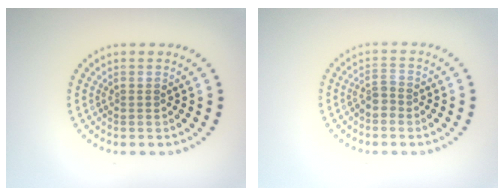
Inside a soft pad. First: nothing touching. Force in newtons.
{"total": 1.6, "press": 1.3, "slide": 1.0}